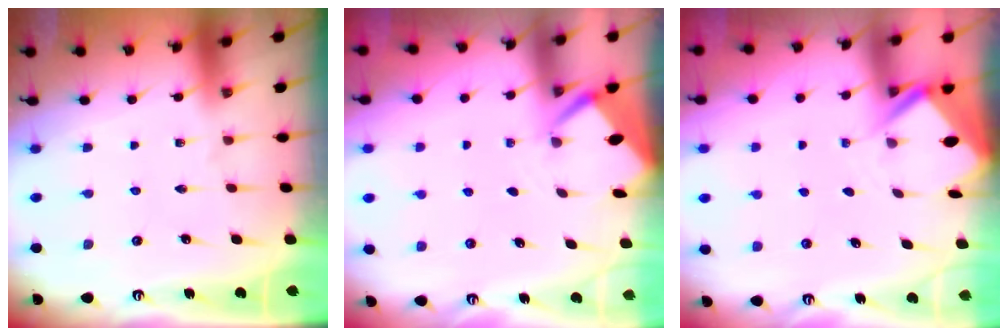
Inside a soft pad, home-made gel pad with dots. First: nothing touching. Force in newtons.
{"total": 2.5, "press": 2.5, "slide": 0.0}
{"total": 3.0, "press": 3.0, "slide": 0.3}